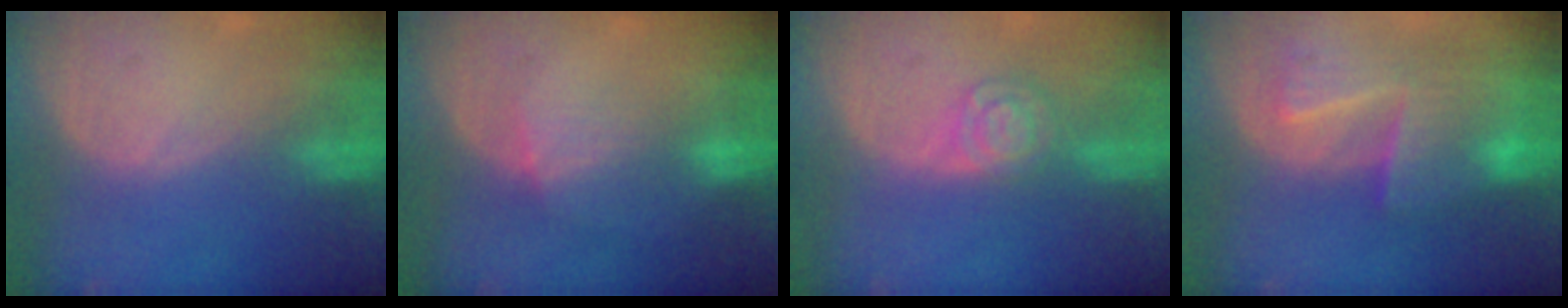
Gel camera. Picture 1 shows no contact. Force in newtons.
{"total": 3.8, "press": 3.6, "slide": 1.2}
{"total": 5.3, "press": 4.7, "slide": 2.4}
{"total": 8.9, "press": 8.3, "slide": 3.3}